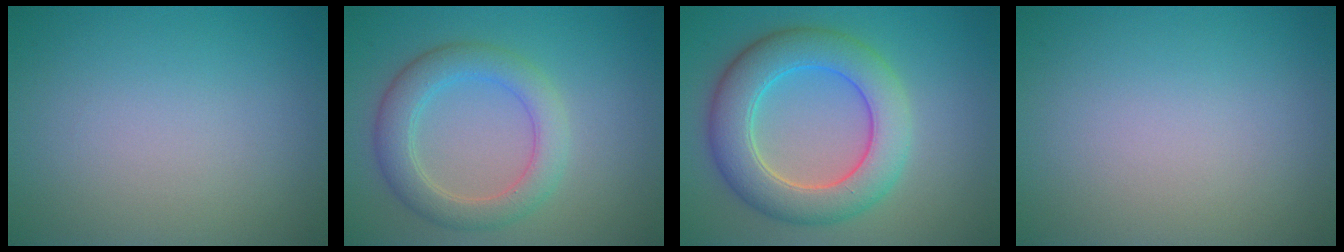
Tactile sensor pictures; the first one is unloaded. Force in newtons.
{"total": 4.4, "press": 4.4, "slide": 0.1}
{"total": 7.4, "press": 7.4, "slide": 0.4}
{"total": 0.0}